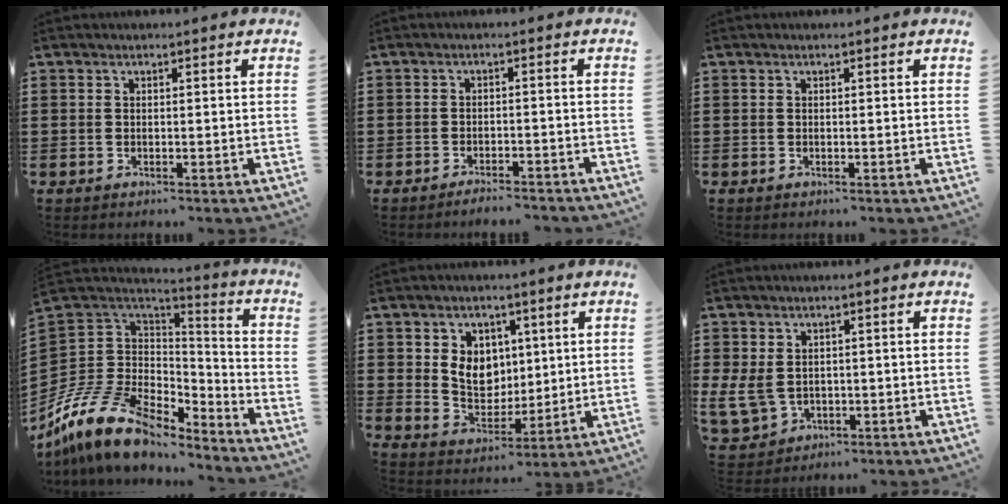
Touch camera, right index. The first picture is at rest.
{"total": 2.4, "force": [-2.4, -0.1, 0.1], "torque": [-0.007, 0.000, -0.049]}
{"total": 0.0}
{"total": 13.9, "force": [-9.2, 7.5, 7.1], "torque": [-0.179, 0.017, -0.171]}
{"total": 6.7, "force": [1.6, 5.6, 3.4], "torque": [-0.070, 0.009, 0.028]}
{"total": 4.1, "force": [0.2, 3.5, 2.0], "torque": [-0.070, 0.000, 0.001]}